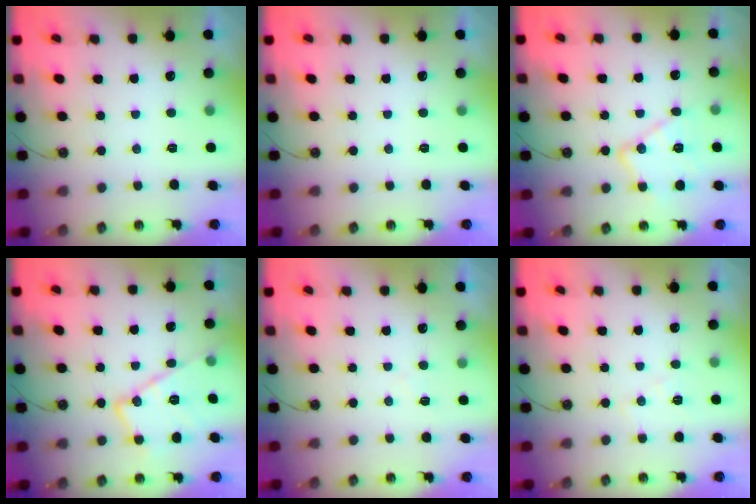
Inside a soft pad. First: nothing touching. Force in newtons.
{"total": 0.0}
{"total": 13.2, "press": 13.2, "slide": 0.8}
{"total": 15.3, "press": 15.3, "slide": 0.6}
{"total": 3.8, "press": 3.7, "slide": 0.4}
{"total": 7.7, "press": 7.6, "slide": 0.7}